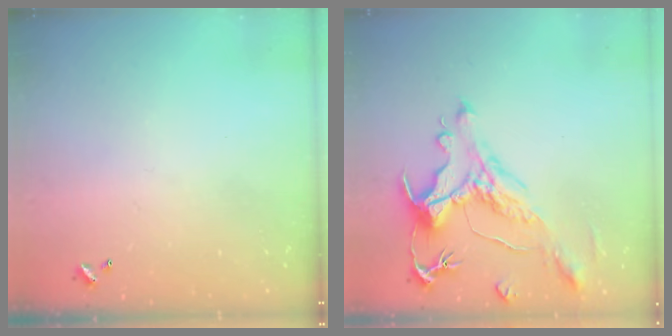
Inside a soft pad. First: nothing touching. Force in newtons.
{"total": 1.2, "press": 0.2, "slide": 1.2}